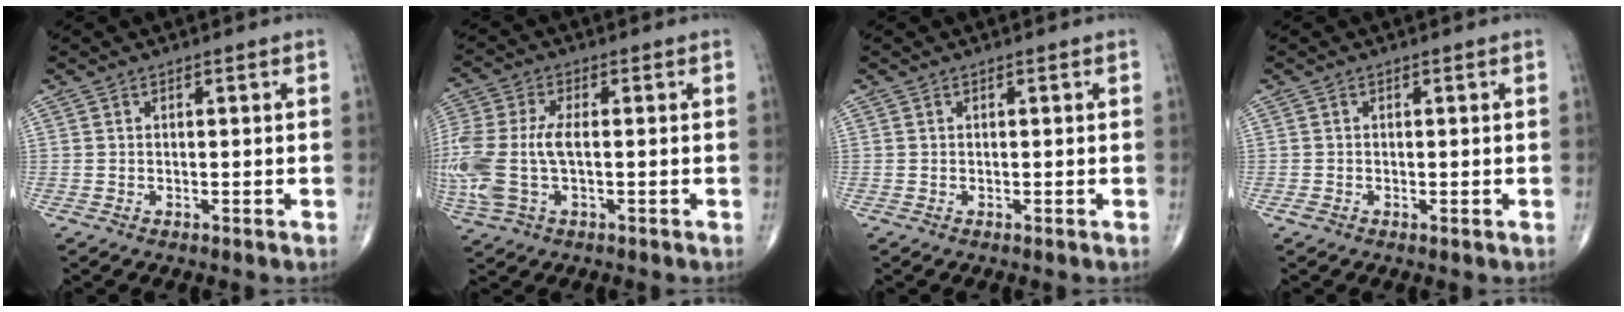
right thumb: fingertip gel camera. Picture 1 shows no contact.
{"total": 14.0, "force": [-1.3, 7.1, 12.0], "torque": [-0.320, 0.002, -0.018]}
{"total": 0.0}
{"total": 0.8, "force": [-0.3, 0.5, 0.6], "torque": [-0.016, 0.000, -0.007]}